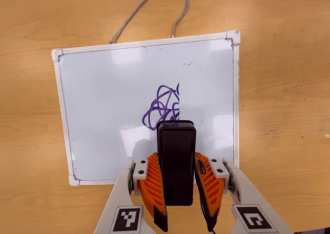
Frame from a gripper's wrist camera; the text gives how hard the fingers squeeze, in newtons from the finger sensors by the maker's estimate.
{"total": 8.4, "left": 5.9, "right": 10.9}